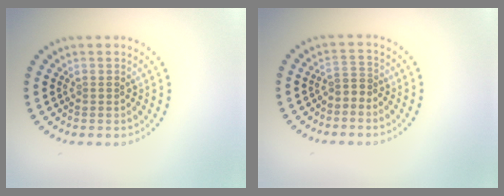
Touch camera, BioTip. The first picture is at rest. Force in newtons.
{"total": 1.3, "press": 1.0, "slide": 0.9}